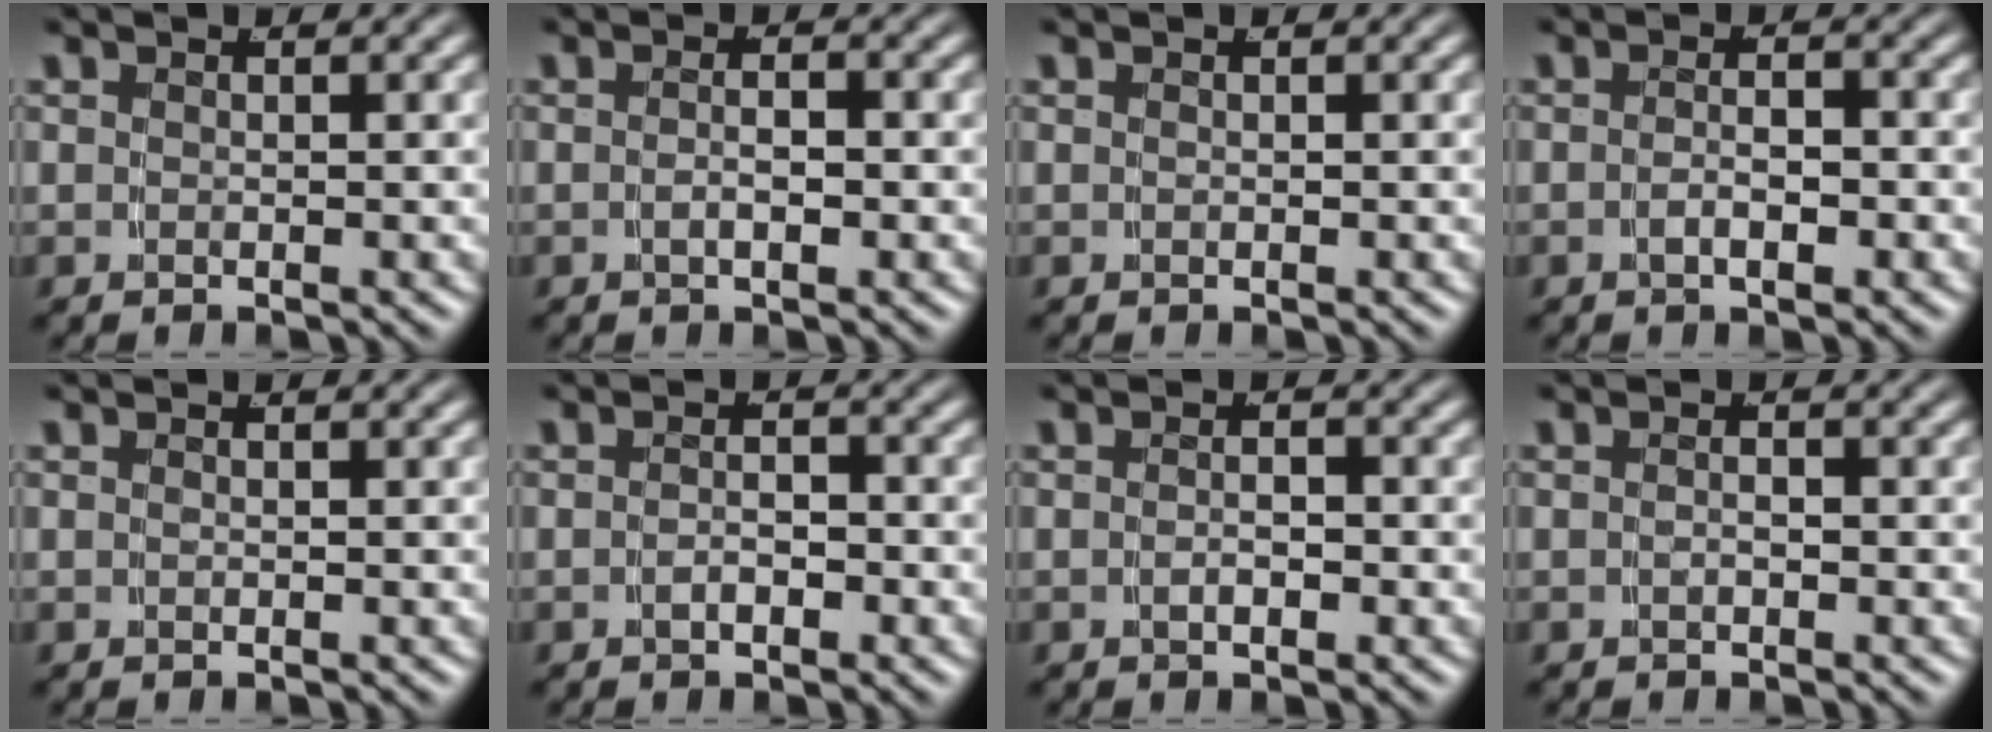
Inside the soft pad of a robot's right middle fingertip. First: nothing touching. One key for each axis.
{"total": 1.9, "fx": -1.0, "fy": 0.2, "fz": 1.6, "tx": -0.020, "ty": -0.005, "tz": -0.013}
{"total": 0.0}
{"total": 2.3, "fx": -1.4, "fy": 0.5, "fz": 1.7, "tx": -0.024, "ty": -0.003, "tz": -0.022}
{"total": 0.0}
{"total": 1.8, "fx": -1.3, "fy": 0.6, "fz": 1.1, "tx": -0.015, "ty": -0.001, "tz": -0.021}
{"total": 1.4, "fx": -0.8, "fy": 0.3, "fz": 1.1, "tx": -0.015, "ty": -0.003, "tz": -0.013}
{"total": 0.8, "fx": -0.6, "fy": -0.1, "fz": 0.5, "tx": -0.008, "ty": -0.003, "tz": -0.009}